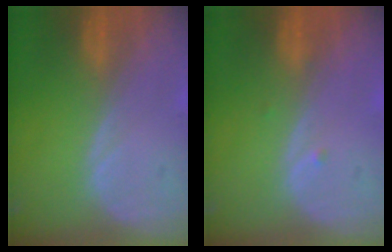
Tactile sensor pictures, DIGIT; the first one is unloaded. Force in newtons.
{"total": 0.6, "press": 0.5, "slide": 0.3}